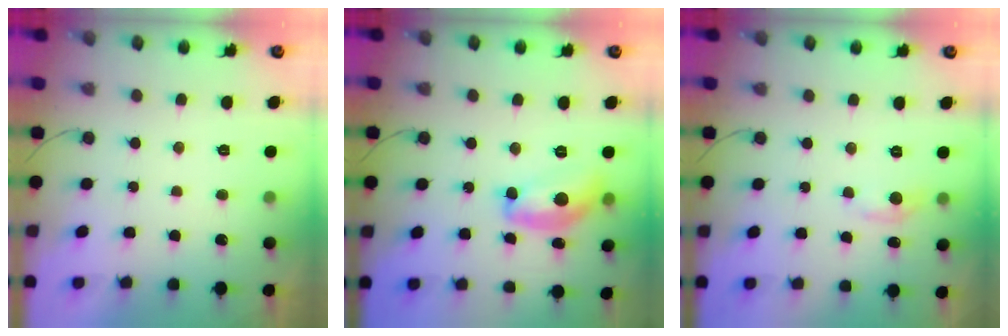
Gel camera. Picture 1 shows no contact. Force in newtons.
{"total": 14.0, "press": 14.0, "slide": 1.0}
{"total": 5.3, "press": 5.2, "slide": 0.9}